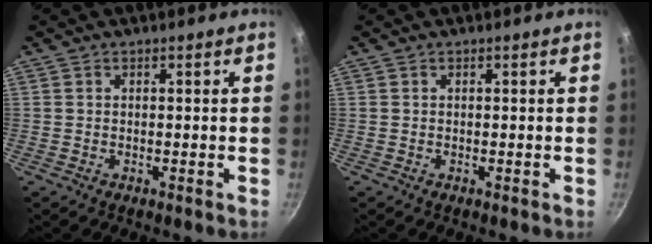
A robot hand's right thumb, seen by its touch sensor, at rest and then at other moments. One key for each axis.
{"total": 0.0}